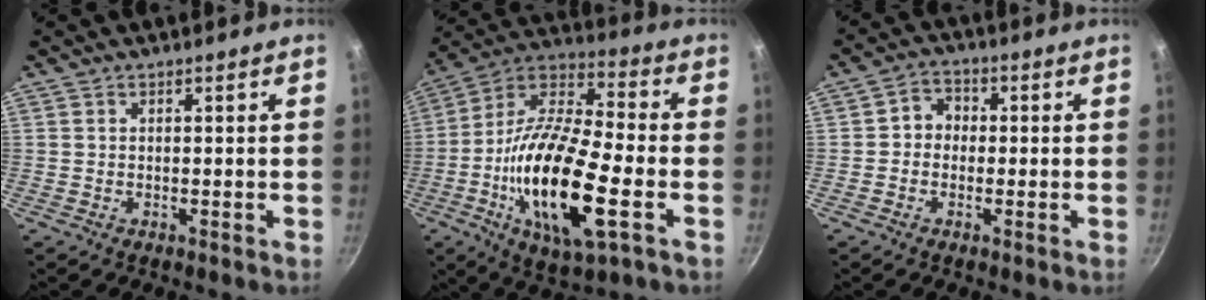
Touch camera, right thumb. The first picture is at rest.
{"total": 23.1, "force": [-5.7, 7.9, 21.0], "torque": [-0.399, 0.019, -0.120]}
{"total": 4.2, "force": [-0.2, 3.8, 1.9], "torque": [-0.006, 0.011, -0.016]}